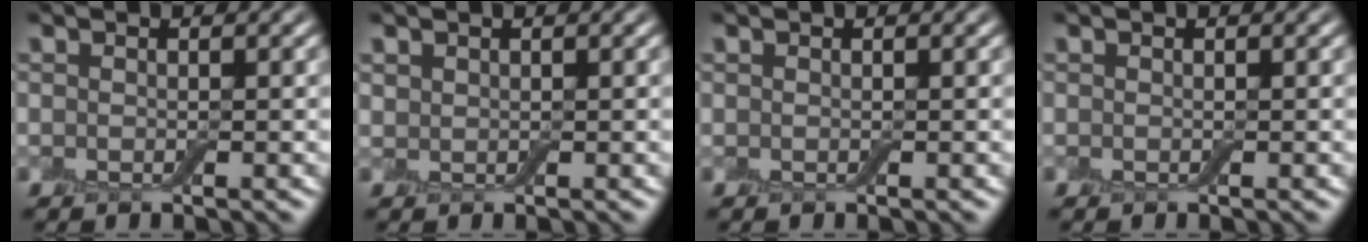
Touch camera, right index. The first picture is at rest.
{"total": 0.6, "force": [0.5, 0.4, 0.1], "torque": [-0.003, 0.001, 0.013]}
{"total": 0.0}
{"total": 0.0}